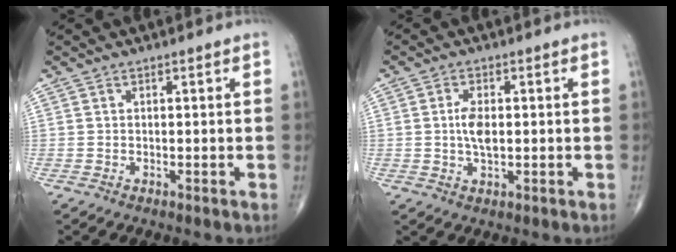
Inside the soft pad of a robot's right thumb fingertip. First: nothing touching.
{"total": 4.4, "force": [0.1, 2.1, 3.8], "torque": [-0.072, -0.002, 0.001]}